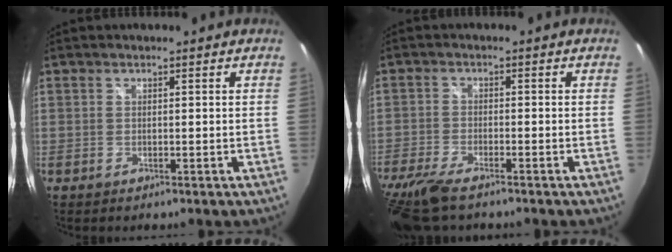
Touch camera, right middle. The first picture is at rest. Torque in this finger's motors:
{"motor_torque": [1.08, -1.06, 0.58, 0.21]}